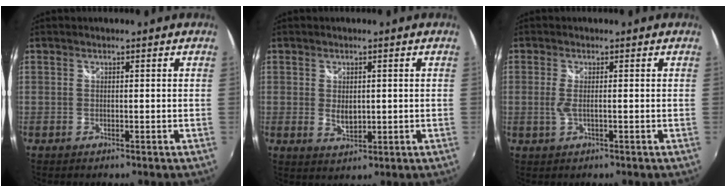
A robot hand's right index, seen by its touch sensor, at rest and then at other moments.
{"total": 3.5, "force": [0.1, 2.4, 2.6], "torque": [-0.042, -0.006, 0.007]}
{"total": 2.7, "force": [-0.3, 0.4, 2.6], "torque": [-0.053, -0.005, -0.005]}